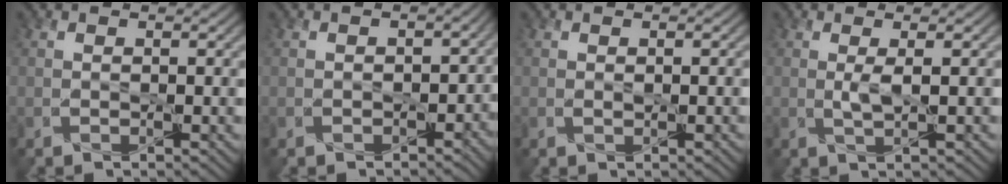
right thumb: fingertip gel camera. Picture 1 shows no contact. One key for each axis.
{"total": 2.7, "fx": -1.2, "fy": 2.1, "fz": 1.2, "tx": -0.008, "ty": -0.013, "tz": -0.012}
{"total": 0.6, "fx": 0.0, "fy": 0.3, "fz": 0.5, "tx": -0.009, "ty": -0.002, "tz": 0.001}
{"total": 1.8, "fx": 0.4, "fy": 0.2, "fz": 1.7, "tx": -0.039, "ty": 0.004, "tz": 0.005}